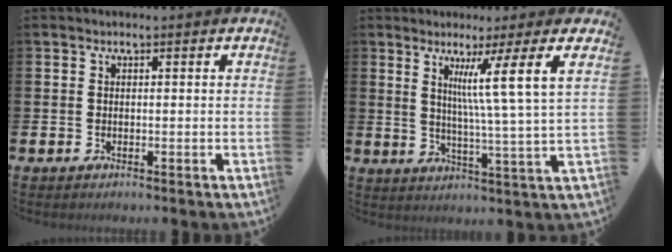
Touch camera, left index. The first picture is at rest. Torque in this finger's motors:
{"motor_torque": [1.33, -0.20, 0.31, 0.21]}